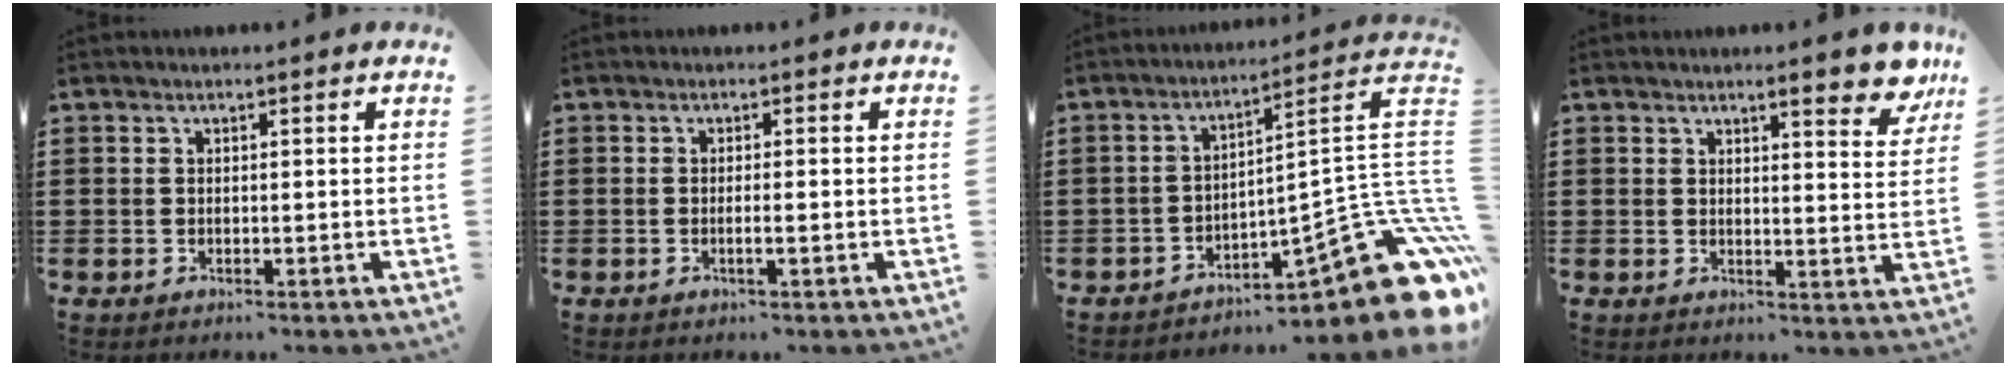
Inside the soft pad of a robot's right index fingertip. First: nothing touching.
{"total": 1.4, "force": [-0.6, -0.1, 1.3], "torque": [-0.022, -0.005, -0.010]}
{"total": 12.3, "force": [-5.8, 3.2, 10.3], "torque": [-0.126, -0.012, -0.098]}
{"total": 5.9, "force": [4.5, 1.3, 3.6], "torque": [-0.051, -0.013, 0.072]}